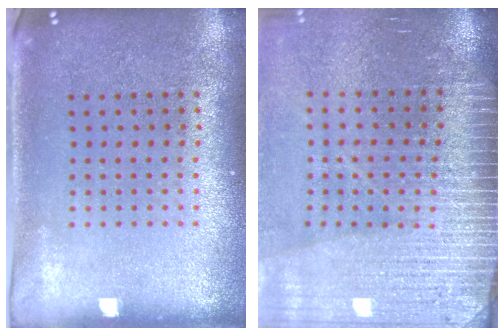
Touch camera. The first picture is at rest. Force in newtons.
{"total": 3.7, "press": 3.2, "slide": 1.7}